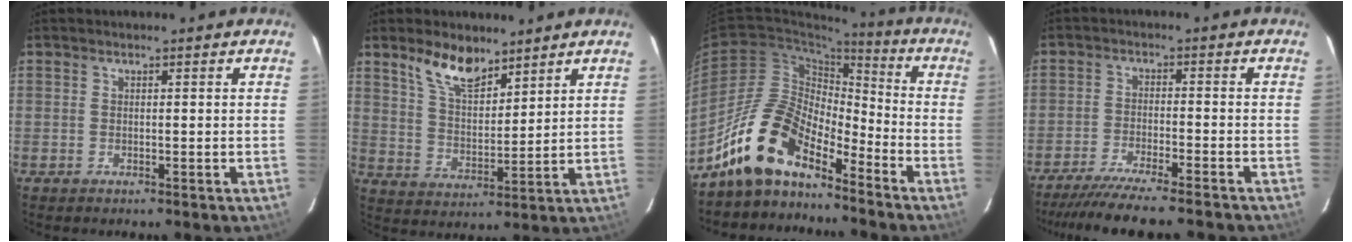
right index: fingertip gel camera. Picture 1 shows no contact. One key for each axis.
{"total": 9.1, "fx": 6.7, "fy": 3.6, "fz": 4.9, "tx": -0.087, "ty": 0.006, "tz": 0.131}
{"total": 14.1, "fx": -11.4, "fy": 4.9, "fz": 6.6, "tx": -0.122, "ty": 0.013, "tz": -0.226}
{"total": 13.5, "fx": -12.0, "fy": 0.9, "fz": 6.1, "tx": -0.131, "ty": -0.025, "tz": -0.191}